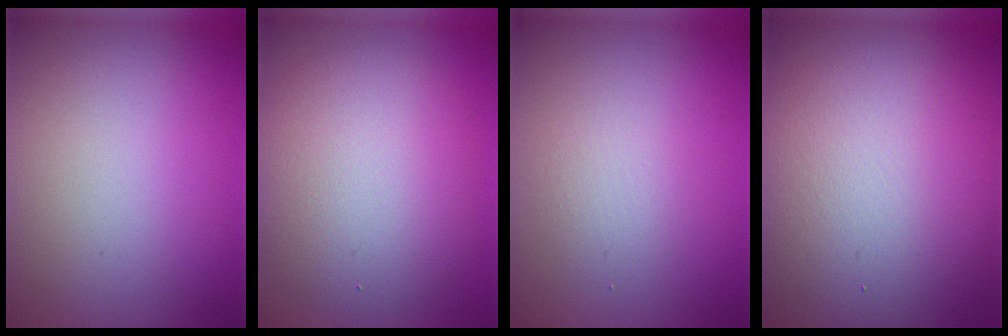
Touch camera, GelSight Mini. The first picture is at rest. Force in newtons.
{"total": 7.5, "press": 7.5, "slide": 0.3}
{"total": 1.6, "press": 1.6, "slide": 0.1}
{"total": 16.6, "press": 16.6, "slide": 0.5}